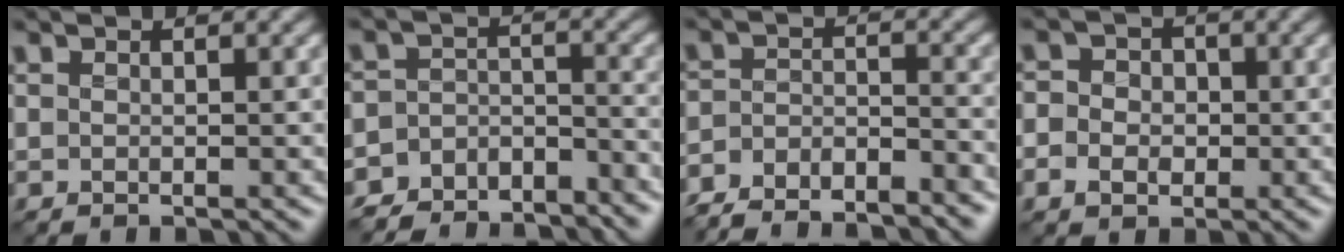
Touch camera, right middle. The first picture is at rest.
{"total": 8.1, "force": [-7.3, 3.4, 0.6], "torque": [-0.005, 0.000, -0.108]}
{"total": 6.2, "force": [-5.8, 1.5, 1.8], "torque": [-0.037, -0.010, -0.103]}
{"total": 3.8, "force": [-0.6, 3.4, 1.6], "torque": [-0.010, 0.008, -0.030]}